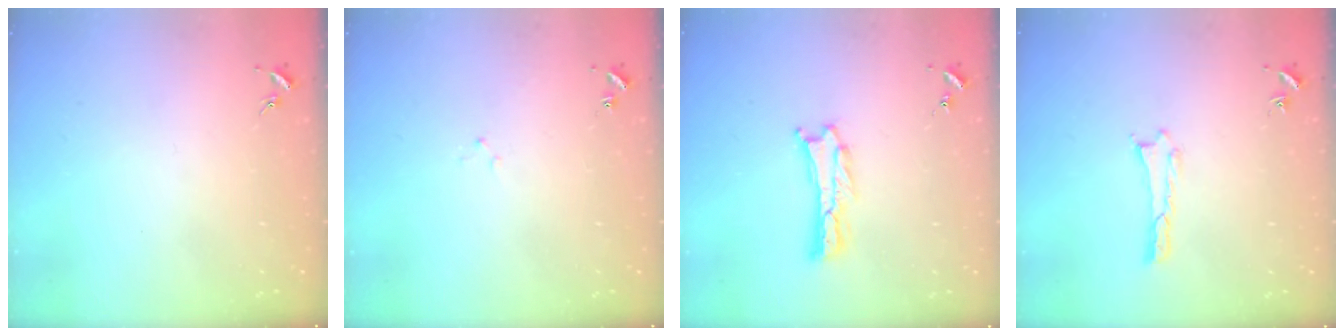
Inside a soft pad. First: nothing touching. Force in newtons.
{"total": 1.4, "press": 1.4, "slide": 0.2}
{"total": 1.1, "press": 1.1, "slide": 0.2}
{"total": 0.0}